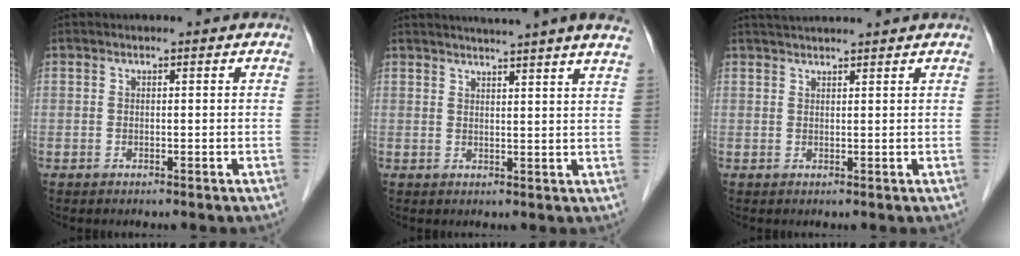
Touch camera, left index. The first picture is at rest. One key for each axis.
{"total": 11.4, "fx": 10.3, "fy": -1.2, "fz": 4.9, "tx": -0.068, "ty": -0.002, "tz": 0.111}
{"total": 5.2, "fx": 4.9, "fy": -0.5, "fz": 1.7, "tx": -0.022, "ty": 0.031, "tz": 0.070}